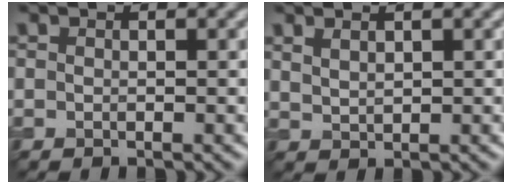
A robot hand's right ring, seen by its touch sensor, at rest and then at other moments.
{"total": 1.5, "force": [1.1, 0.6, 0.9], "torque": [-0.020, 0.000, 0.027]}